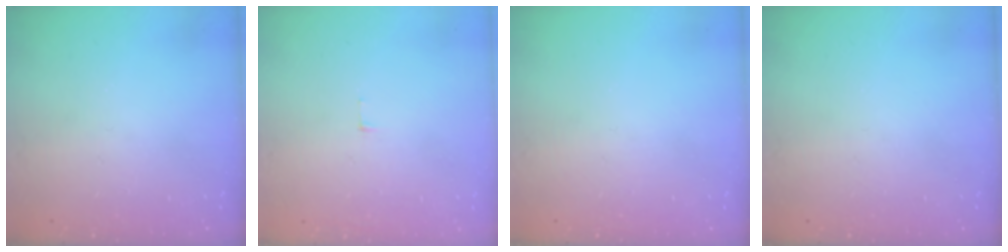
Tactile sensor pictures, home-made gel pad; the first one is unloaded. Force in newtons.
{"total": 3.8, "press": 3.8, "slide": 0.3}
{"total": 0.0}
{"total": 0.0}